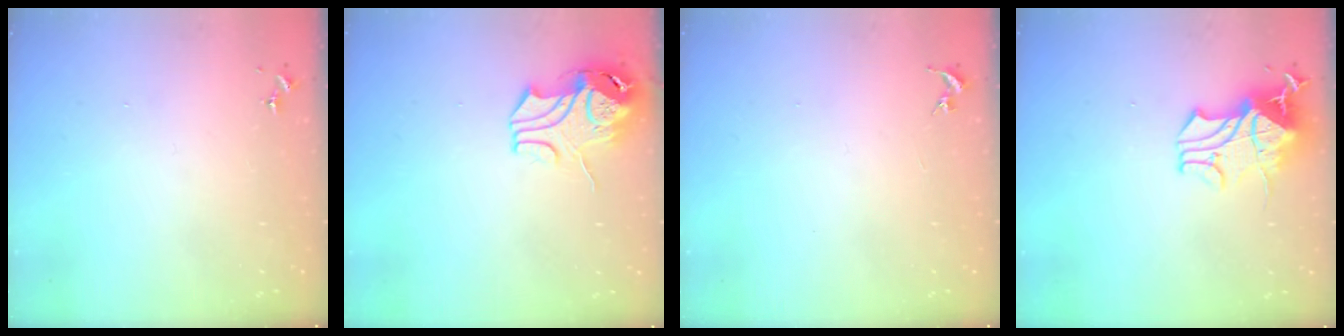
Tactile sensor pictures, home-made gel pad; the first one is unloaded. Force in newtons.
{"total": 10.8, "press": 10.7, "slide": 1.3}
{"total": 0.0}
{"total": 18.0, "press": 18.0, "slide": 0.2}